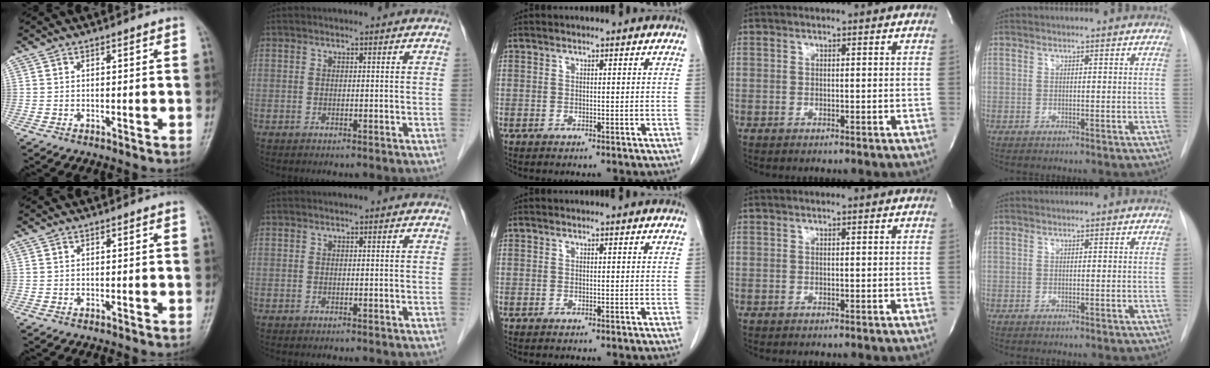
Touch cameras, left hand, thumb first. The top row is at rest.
{}